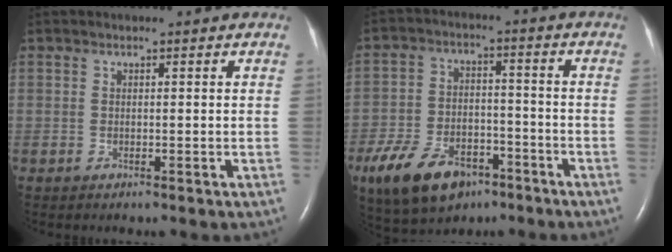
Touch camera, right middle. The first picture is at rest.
{"total": 12.8, "force": [-7.7, 6.9, 7.5], "torque": [-0.152, 0.000, -0.128]}